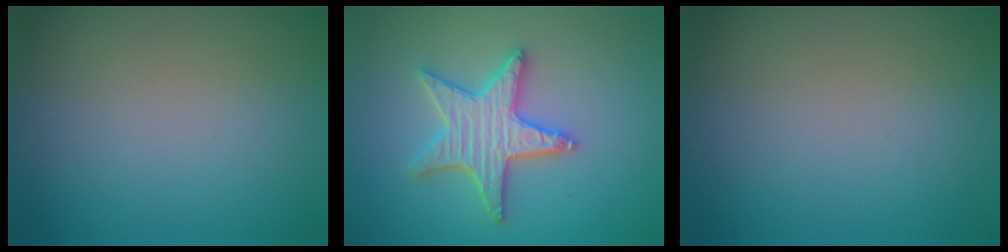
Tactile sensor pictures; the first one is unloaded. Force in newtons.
{"total": 4.2, "press": 4.1, "slide": 0.8}
{"total": 0.0}